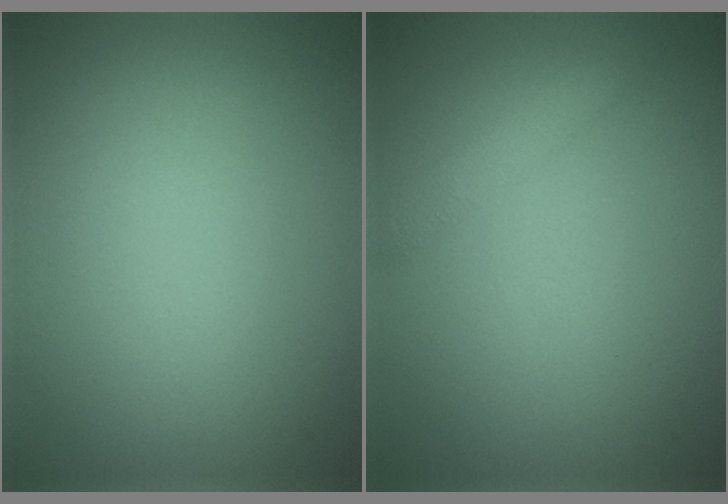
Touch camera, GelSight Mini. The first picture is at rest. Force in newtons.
{"total": 1.7, "press": 1.7, "slide": 0.0}